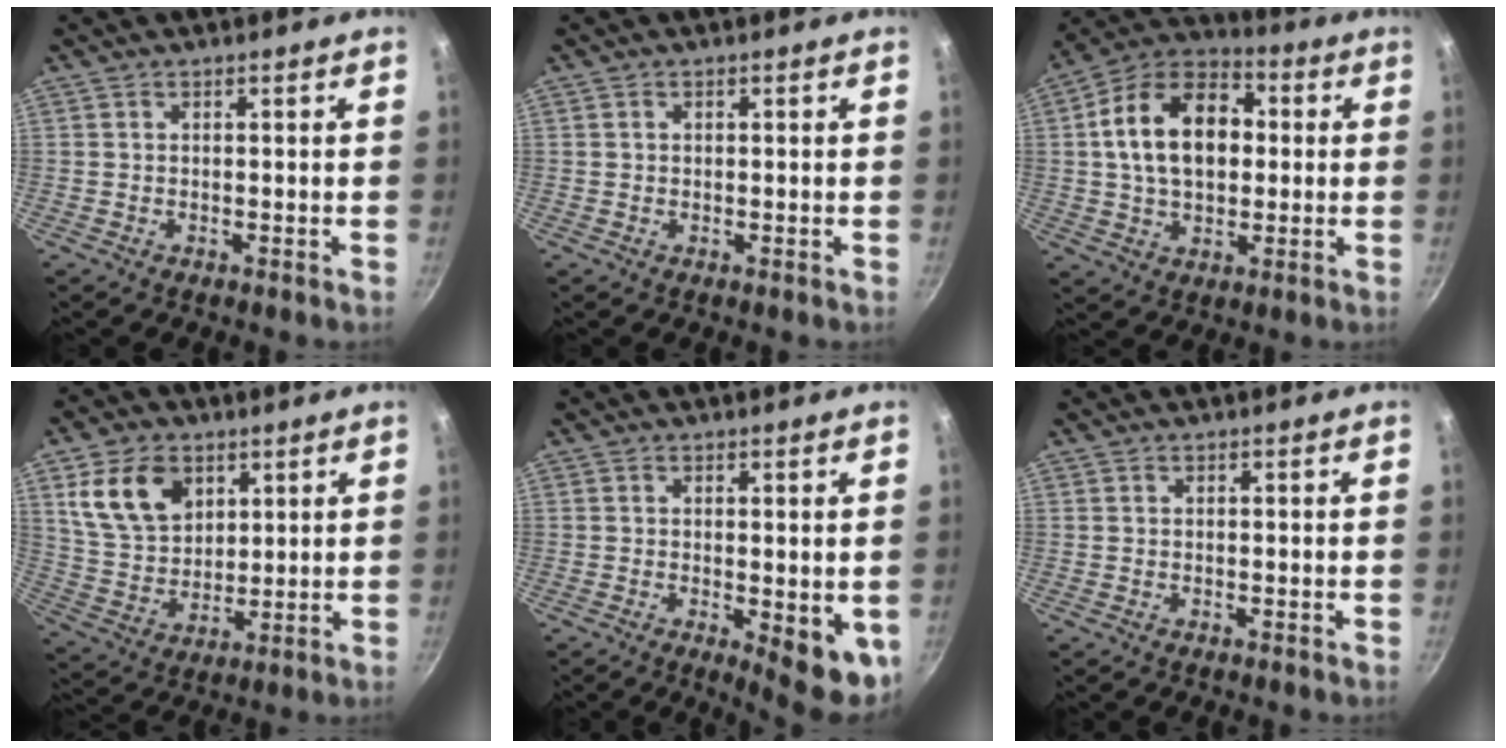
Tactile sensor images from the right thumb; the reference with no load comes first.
{"total": 0.5, "force": [0.1, 0.5, 0.2], "torque": [-0.001, 0.004, 0.002]}
{"total": 17.7, "force": [2.0, 11.9, 12.9], "torque": [-0.186, 0.027, 0.019]}
{"total": 13.3, "force": [5.4, 9.3, 7.7], "torque": [-0.116, -0.019, 0.109]}
{"total": 8.2, "force": [-1.2, 3.0, 7.6], "torque": [-0.078, -0.005, -0.007]}
{"total": 0.0}